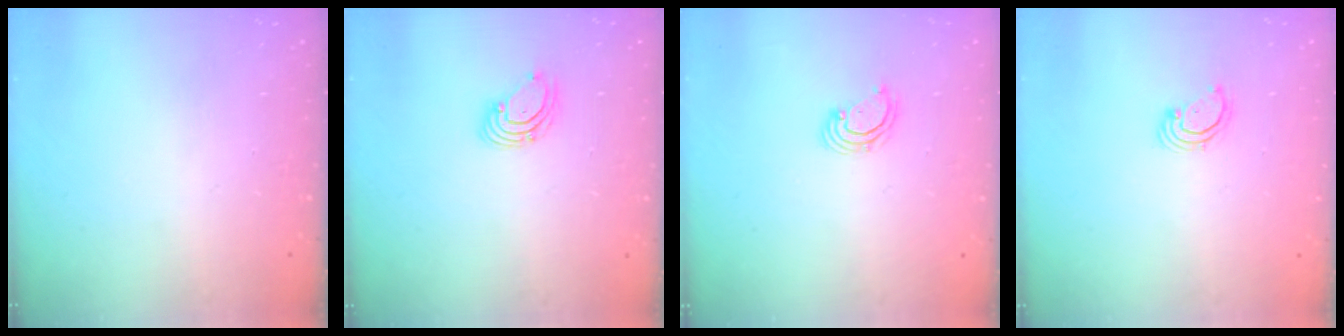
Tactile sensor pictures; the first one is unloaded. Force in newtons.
{"total": 2.7, "press": 2.7, "slide": 0.3}
{"total": 2.6, "press": 2.6, "slide": 0.2}
{"total": 2.5, "press": 2.5, "slide": 0.3}